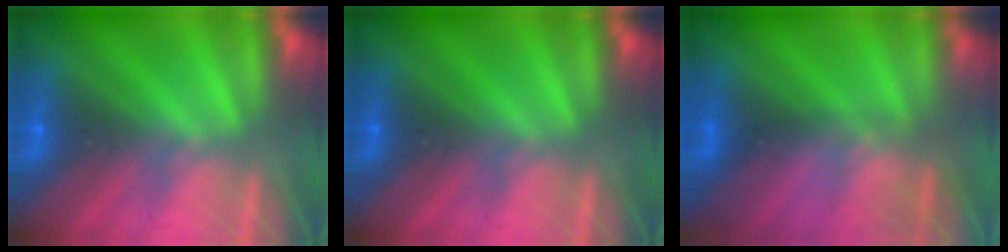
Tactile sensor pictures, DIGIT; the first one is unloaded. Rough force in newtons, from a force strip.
{"total": 0.0}
{"total": 2.8}